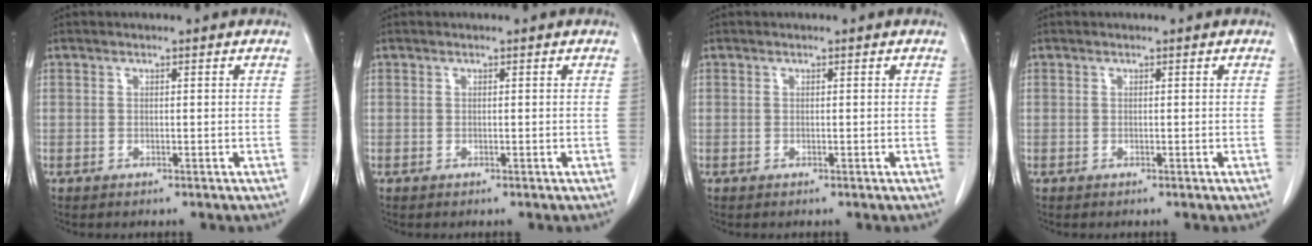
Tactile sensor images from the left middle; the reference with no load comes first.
{"total": 0.0}
{"total": 0.0}
{"total": 0.0}